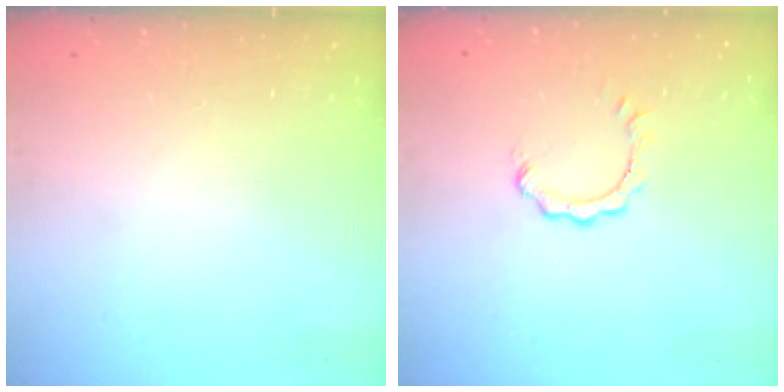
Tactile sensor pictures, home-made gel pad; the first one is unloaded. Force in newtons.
{"total": 1.3, "press": 1.2, "slide": 0.2}